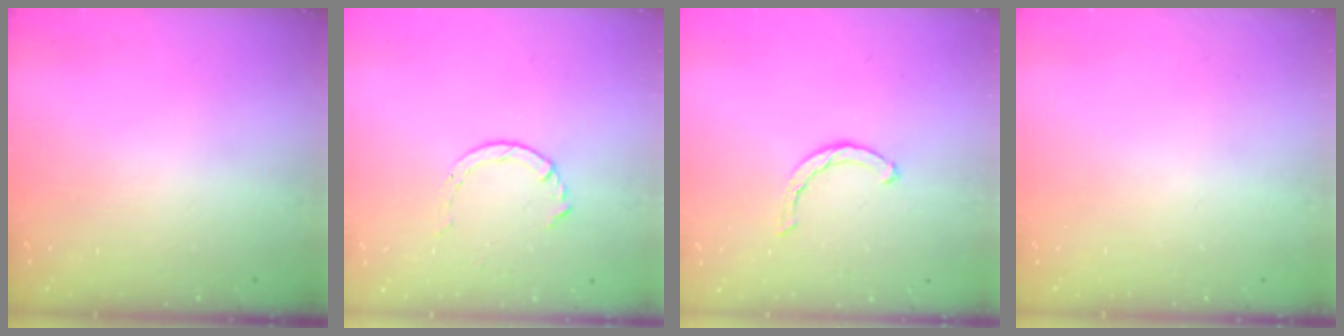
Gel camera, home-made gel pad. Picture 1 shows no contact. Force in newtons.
{"total": 3.4, "press": 3.4, "slide": 0.5}
{"total": 2.1, "press": 2.1, "slide": 0.3}
{"total": 0.0}